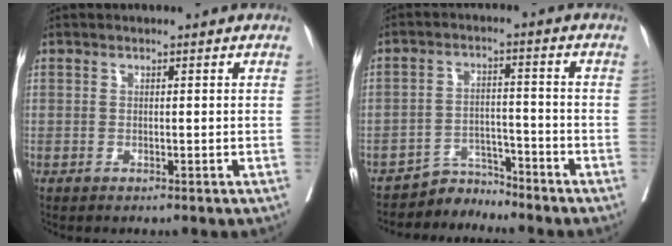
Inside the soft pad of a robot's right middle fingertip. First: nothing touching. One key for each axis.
{"total": 4.4, "fx": -4.2, "fy": 0.6, "fz": -0.9, "tx": 0.023, "ty": 0.007, "tz": -0.072}